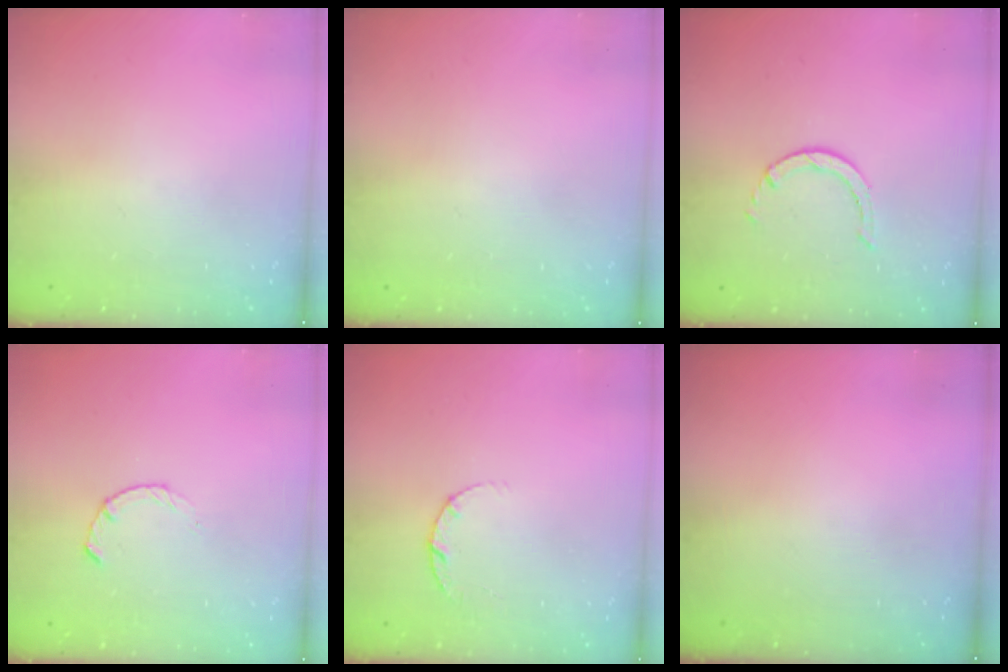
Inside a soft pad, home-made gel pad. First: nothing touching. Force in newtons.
{"total": 2.5, "press": 2.5, "slide": 0.2}
{"total": 0.6, "press": 0.6, "slide": 0.1}
{"total": 2.3, "press": 2.2, "slide": 0.4}
{"total": 3.6, "press": 3.5, "slide": 0.5}
{"total": 0.0}